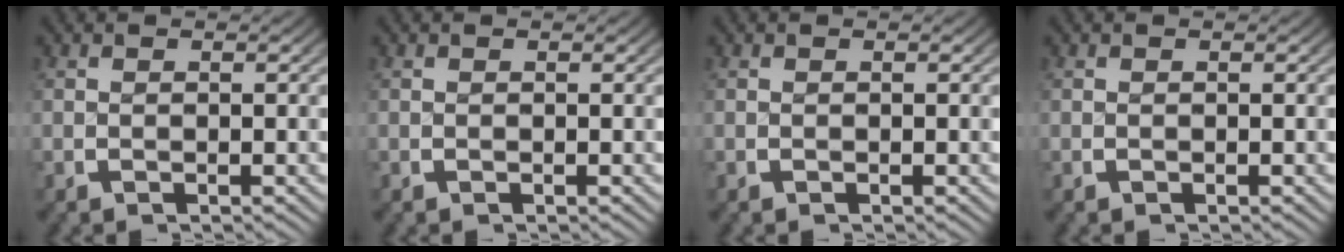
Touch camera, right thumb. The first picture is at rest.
{"total": 0.0}
{"total": 0.0}
{"total": 0.0}